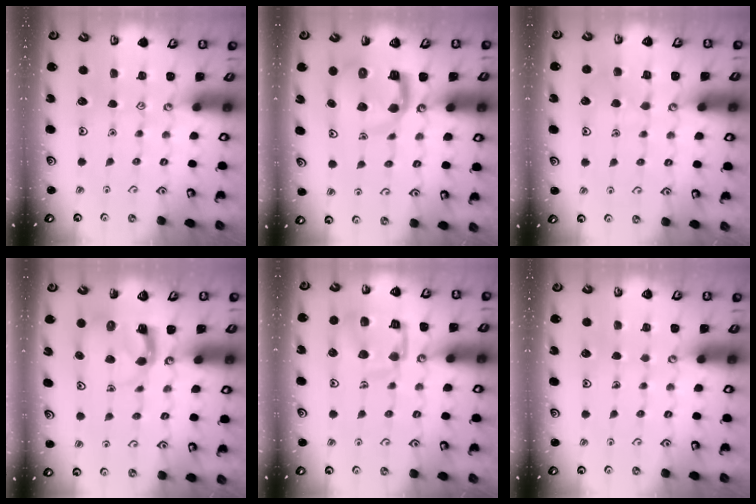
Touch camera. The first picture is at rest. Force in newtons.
{"total": 7.3, "press": 7.3, "slide": 1.0}
{"total": 5.7, "press": 5.7, "slide": 0.5}
{"total": 4.7, "press": 4.7, "slide": 0.2}
{"total": 12.1, "press": 12.0, "slide": 1.3}
{"total": 0.8, "press": 0.8, "slide": 0.3}